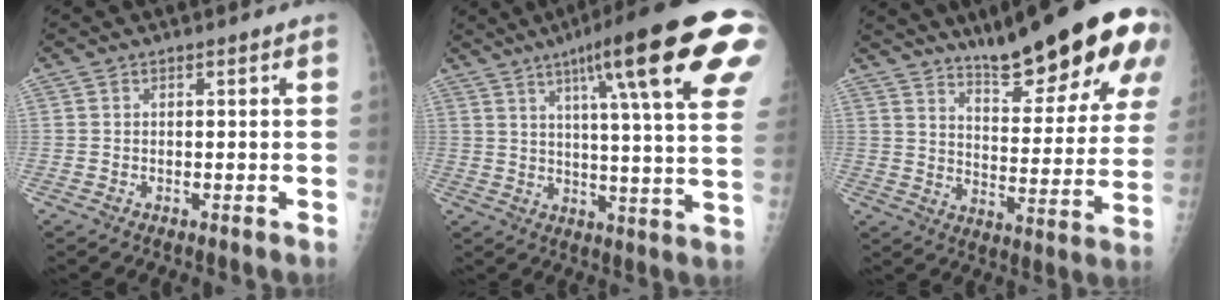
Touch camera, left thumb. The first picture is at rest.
{"total": 25.3, "force": [12.5, 3.5, 21.8], "torque": [-0.286, -0.019, 0.167]}
{"total": 24.2, "force": [16.2, 5.1, 17.2], "torque": [-0.215, -0.074, 0.235]}